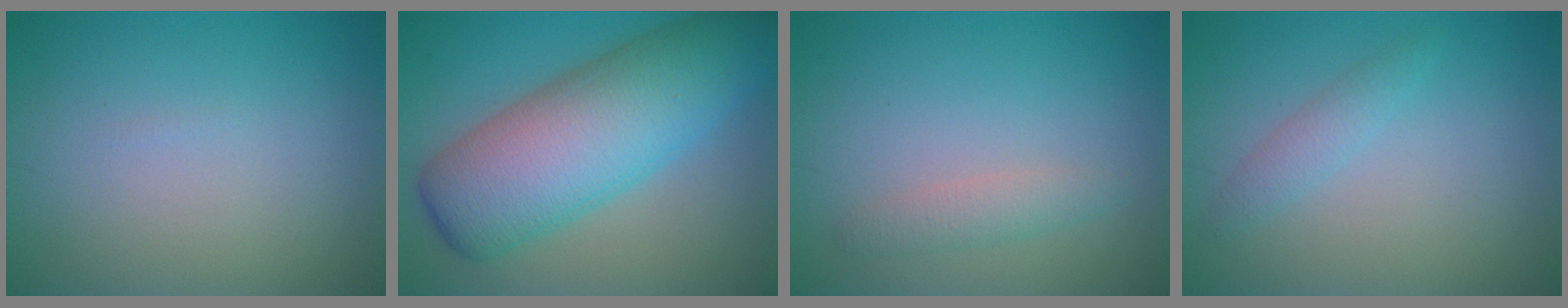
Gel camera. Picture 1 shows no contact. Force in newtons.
{"total": 11.5, "press": 11.5, "slide": 0.1}
{"total": 1.6, "press": 1.6, "slide": 0.0}
{"total": 1.5, "press": 1.5, "slide": 0.1}